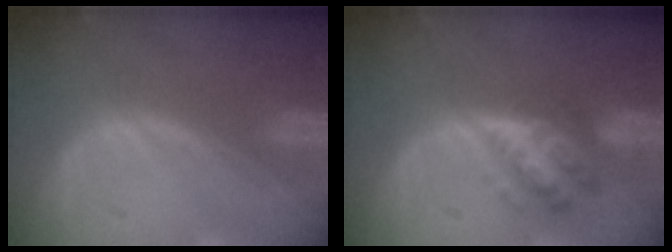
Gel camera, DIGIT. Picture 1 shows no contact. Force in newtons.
{"total": 5.5, "press": 5.5, "slide": 0.2}